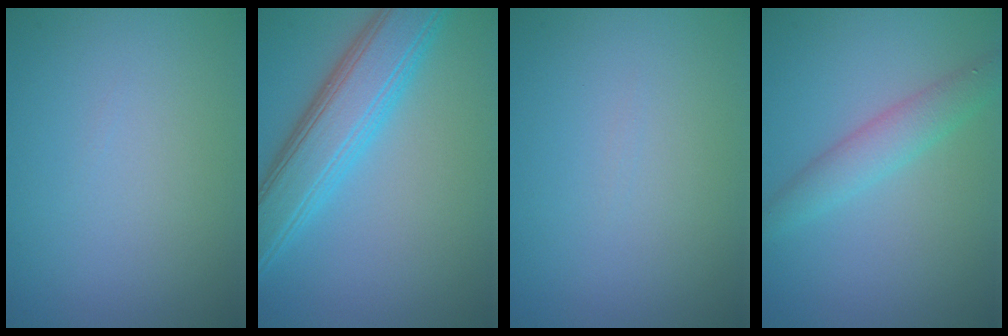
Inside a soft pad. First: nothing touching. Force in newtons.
{"total": 7.0, "press": 7.0, "slide": 0.1}
{"total": 0.0}
{"total": 2.8, "press": 2.8, "slide": 0.0}